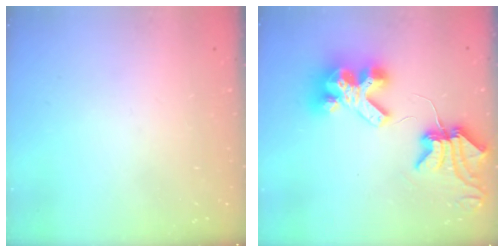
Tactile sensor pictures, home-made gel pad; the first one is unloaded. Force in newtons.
{"total": 15.7, "press": 15.6, "slide": 1.8}